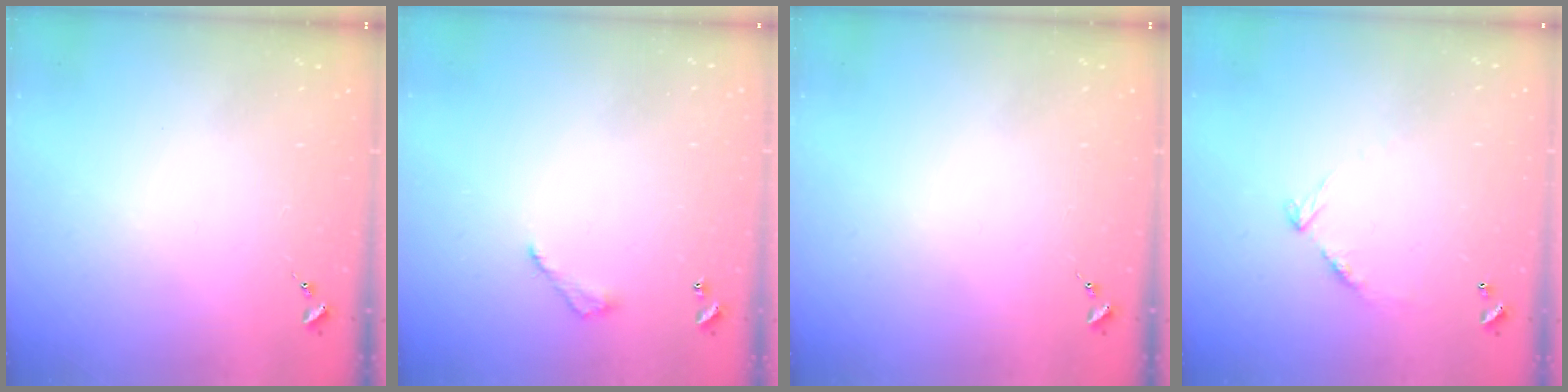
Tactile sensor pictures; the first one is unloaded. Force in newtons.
{"total": 6.0, "press": 6.0, "slide": 0.6}
{"total": 0.0}
{"total": 8.8, "press": 8.8, "slide": 0.7}